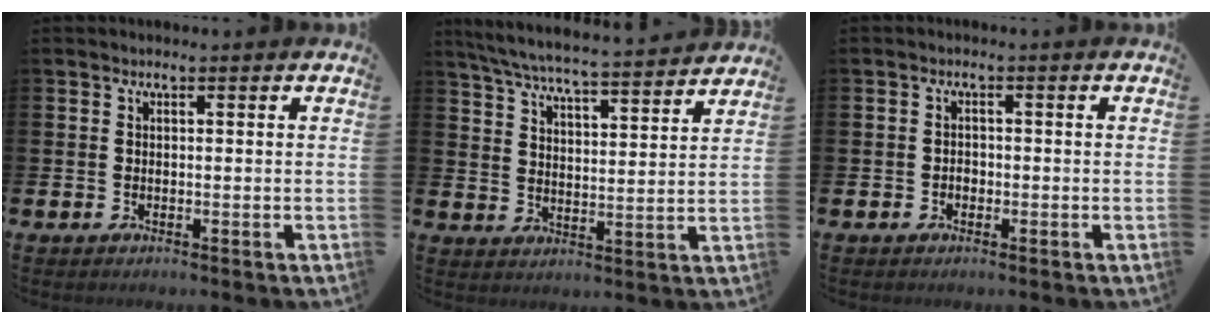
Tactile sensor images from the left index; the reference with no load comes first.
{"total": 6.5, "force": [6.2, 0.2, 1.9], "torque": [-0.064, -0.043, 0.108]}
{"total": 1.1, "force": [-0.5, 0.9, 0.4], "torque": [-0.004, 0.001, -0.013]}